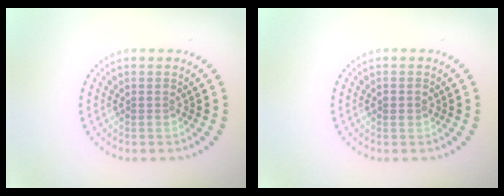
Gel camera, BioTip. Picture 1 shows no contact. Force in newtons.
{"total": 1.1, "press": 1.1, "slide": 0.1}